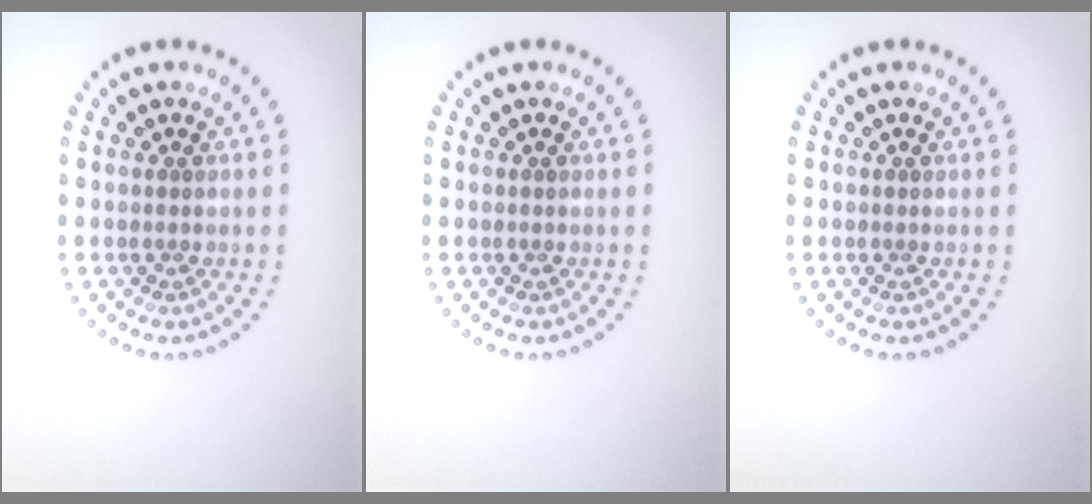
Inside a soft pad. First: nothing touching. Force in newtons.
{"total": 0.0}
{"total": 0.0}